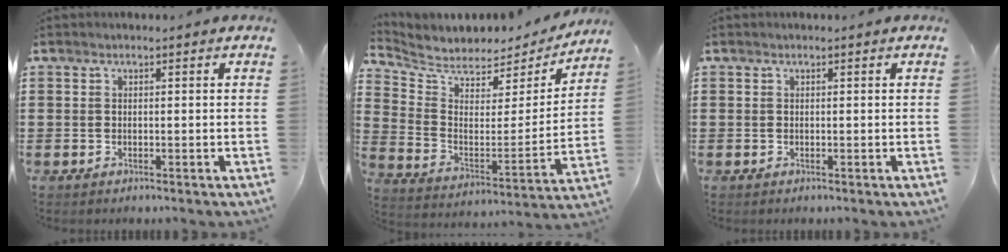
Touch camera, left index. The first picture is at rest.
{"total": 5.0, "force": [4.6, 1.7, 0.5], "torque": [-0.043, -0.043, 0.078]}
{"total": 0.0}